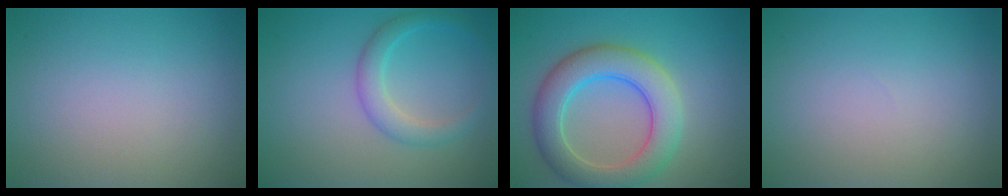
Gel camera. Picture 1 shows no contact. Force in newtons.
{"total": 2.6, "press": 2.6, "slide": 0.1}
{"total": 6.5, "press": 6.5, "slide": 0.6}
{"total": 0.0}